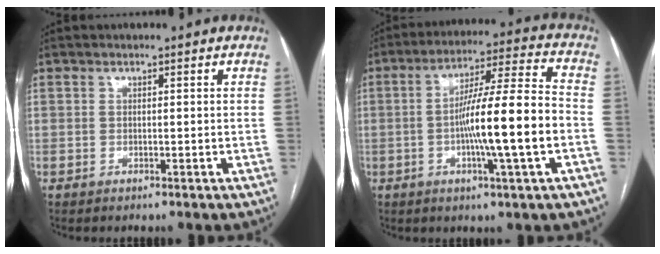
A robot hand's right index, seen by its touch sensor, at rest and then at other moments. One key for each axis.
{"total": 14.5, "fx": -2.9, "fy": -0.3, "fz": 14.2, "tx": -0.236, "ty": 0.003, "tz": -0.053}